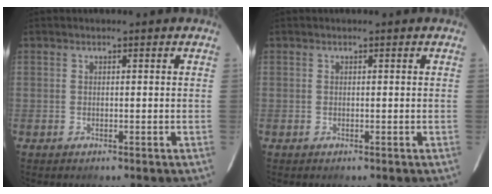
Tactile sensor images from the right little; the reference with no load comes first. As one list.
[{"total": 0.0}]